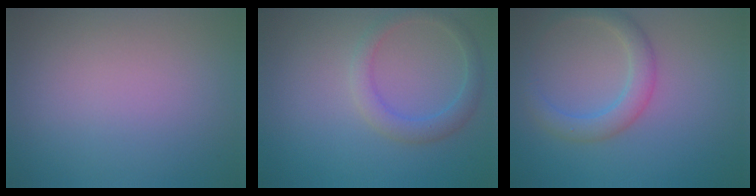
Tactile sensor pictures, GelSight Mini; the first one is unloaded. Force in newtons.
{"total": 2.5, "press": 2.5, "slide": 0.0}
{"total": 3.0, "press": 3.0, "slide": 0.1}